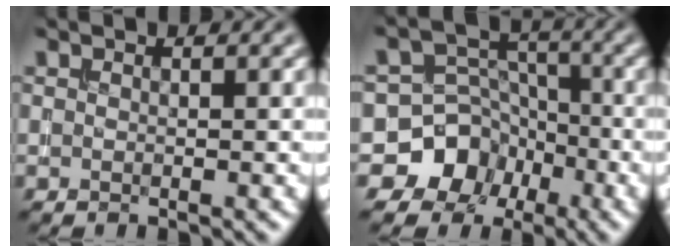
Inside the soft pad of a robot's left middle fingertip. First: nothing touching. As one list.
[{"total": 8.2, "force": [-4.3, 6.9, 0.8], "torque": [0.009, 0.003, -0.095]}]